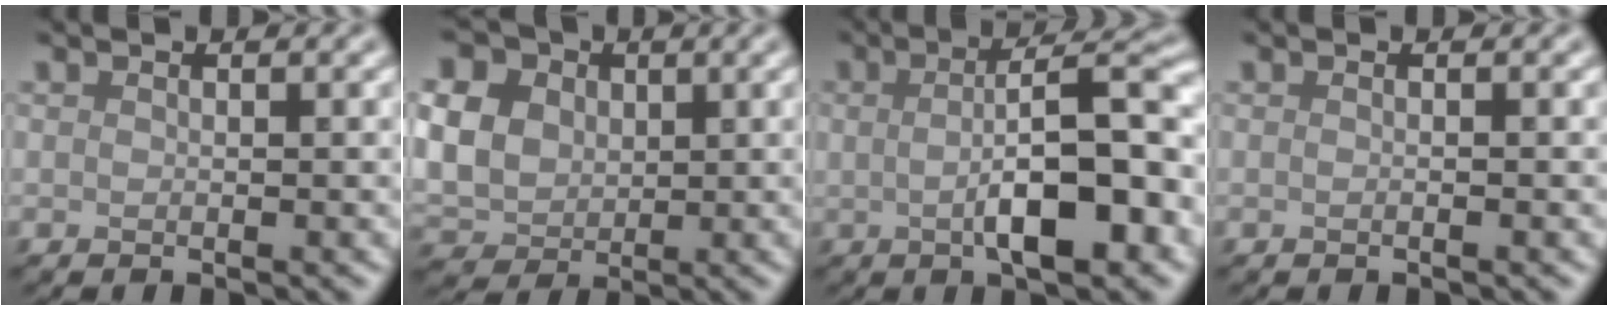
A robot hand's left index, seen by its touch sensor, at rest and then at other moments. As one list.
[{"total": 11.8, "force": [3.5, 9.5, 6.1], "torque": [-0.141, 0.026, 0.052]}, {"total": 8.9, "force": [-0.8, 2.6, 8.5], "torque": [-0.118, 0.006, -0.015]}, {"total": 0.7, "force": [-0.1, 0.3, 0.7], "torque": [-0.008, -0.004, -0.009]}]